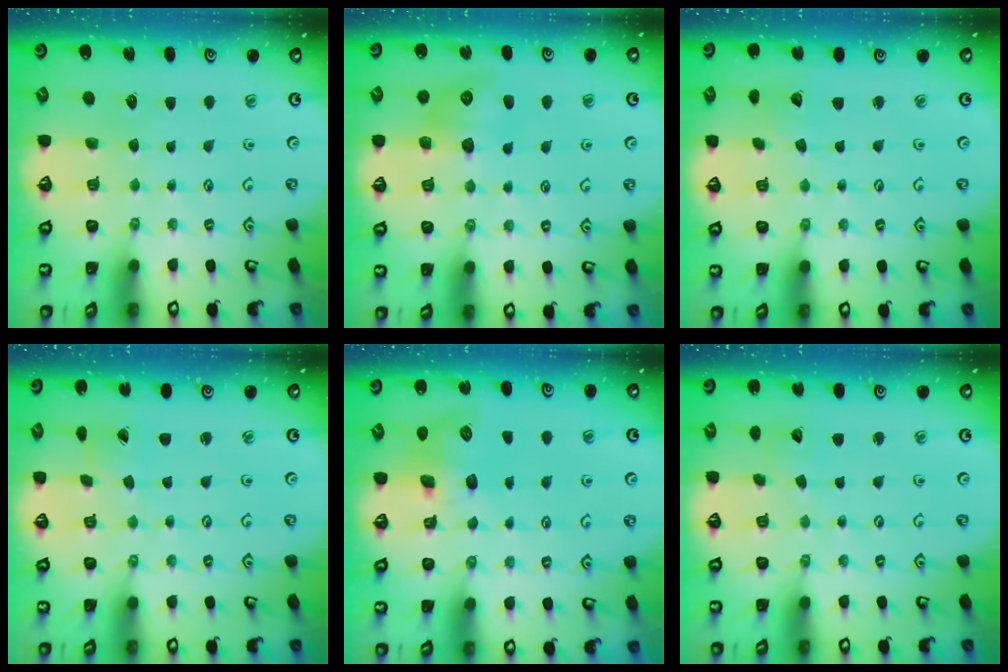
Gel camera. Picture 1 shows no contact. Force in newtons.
{"total": 9.8, "press": 9.8, "slide": 0.4}
{"total": 1.2, "press": 1.2, "slide": 0.1}
{"total": 0.0}
{"total": 8.4, "press": 8.4, "slide": 0.4}
{"total": 2.5, "press": 2.5, "slide": 0.4}